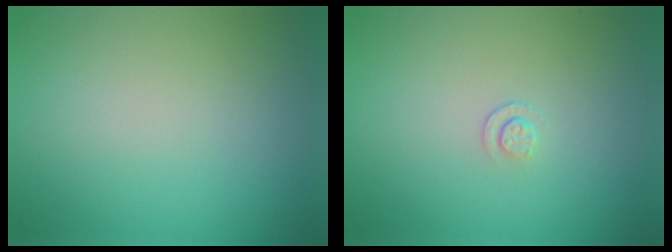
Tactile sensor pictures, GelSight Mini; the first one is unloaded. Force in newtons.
{"total": 0.8, "press": 0.5, "slide": 0.7}